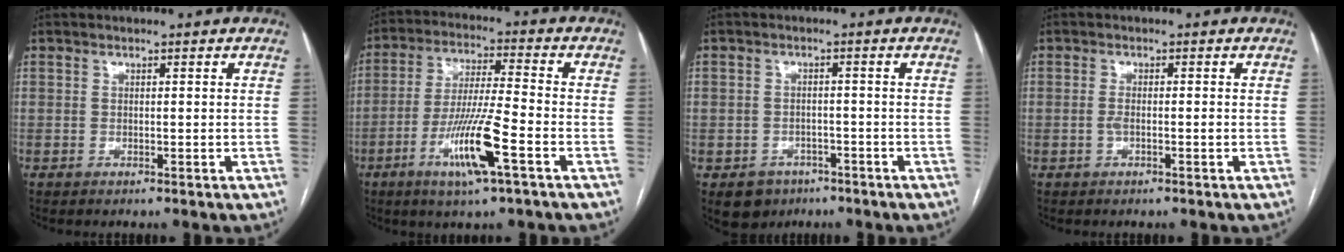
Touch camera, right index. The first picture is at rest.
{"total": 11.7, "force": [-5.0, 0.2, 10.6], "torque": [-0.205, -0.015, -0.093]}
{"total": 4.8, "force": [-2.6, 3.9, 0.7], "torque": [-0.008, 0.008, -0.033]}
{"total": 1.7, "force": [-0.4, 0.3, 1.6], "torque": [-0.030, 0.000, -0.007]}